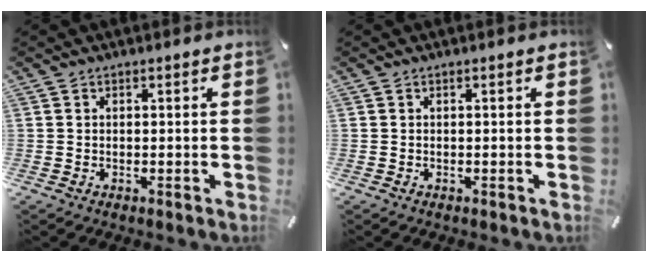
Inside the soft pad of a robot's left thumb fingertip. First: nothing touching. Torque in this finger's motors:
{"motor_torque": [0.00, 0.00, 0.00, 0.00, 0.00]}